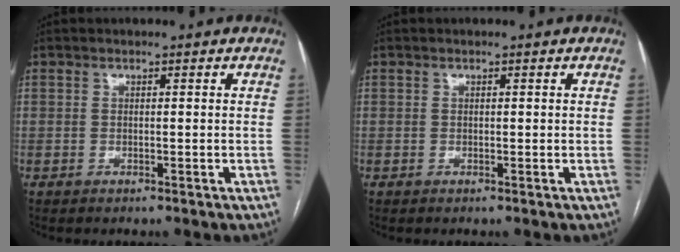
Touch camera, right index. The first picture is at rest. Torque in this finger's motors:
{"motor_torque": [-0.02, -0.04, 0.05, 0.01]}